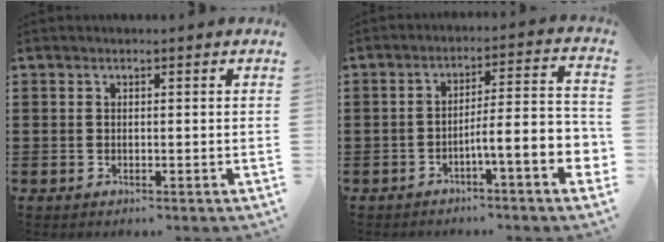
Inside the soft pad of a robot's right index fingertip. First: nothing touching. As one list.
[{"total": 6.9, "force": [-3.1, 0.6, 6.1], "torque": [-0.095, -0.019, -0.061]}]